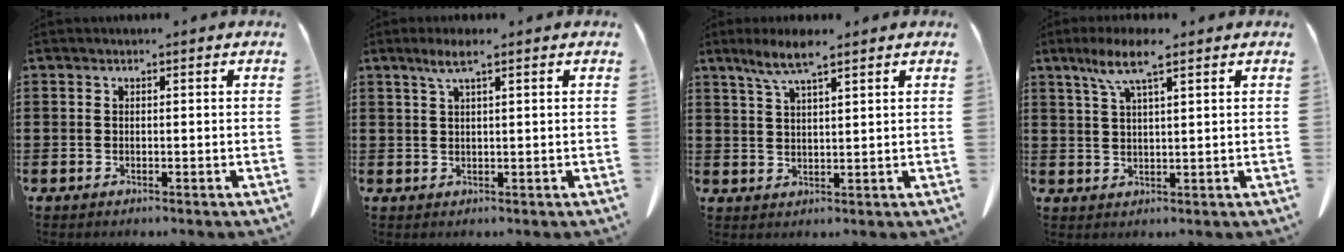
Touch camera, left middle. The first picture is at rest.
{"total": 2.8, "force": [1.6, 0.2, 2.3], "torque": [-0.049, 0.002, 0.028]}
{"total": 5.6, "force": [3.9, 0.8, 4.0], "torque": [-0.086, -0.002, 0.069]}
{"total": 6.4, "force": [4.1, 0.8, 4.9], "torque": [-0.104, 0.002, 0.070]}